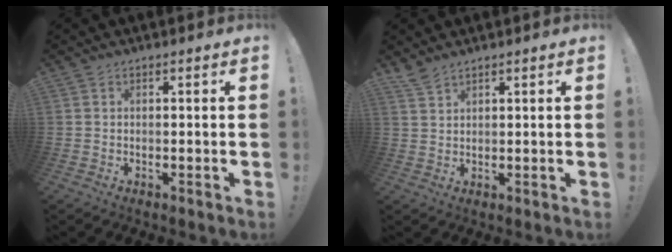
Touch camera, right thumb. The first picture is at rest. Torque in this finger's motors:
{"motor_torque": [-0.08, -0.07, 0.23, 0.09, 0.01]}